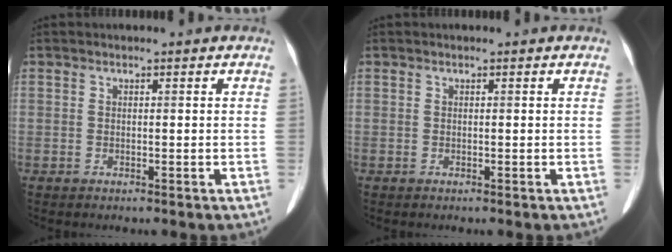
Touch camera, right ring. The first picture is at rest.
{"total": 0.0}